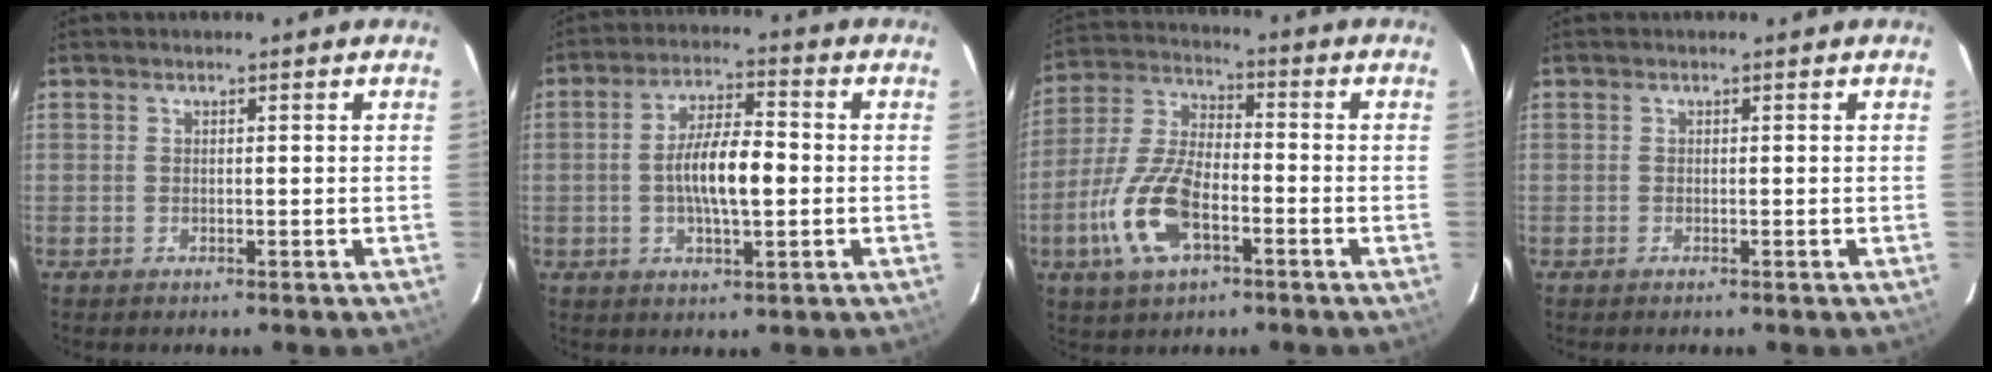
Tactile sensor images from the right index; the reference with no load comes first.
{"total": 9.2, "force": [-0.9, 2.8, 8.7], "torque": [-0.161, 0.006, -0.015]}
{"total": 13.9, "force": [-5.5, 6.2, 11.1], "torque": [-0.247, -0.002, -0.105]}
{"total": 0.0}